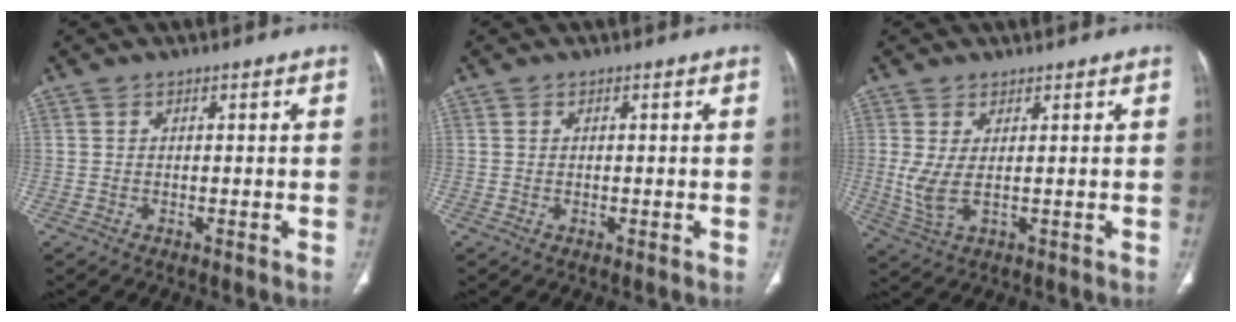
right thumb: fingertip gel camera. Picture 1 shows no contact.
{"total": 0.0}
{"total": 4.8, "force": [0.7, 1.4, 4.5], "torque": [-0.115, -0.008, 0.021]}